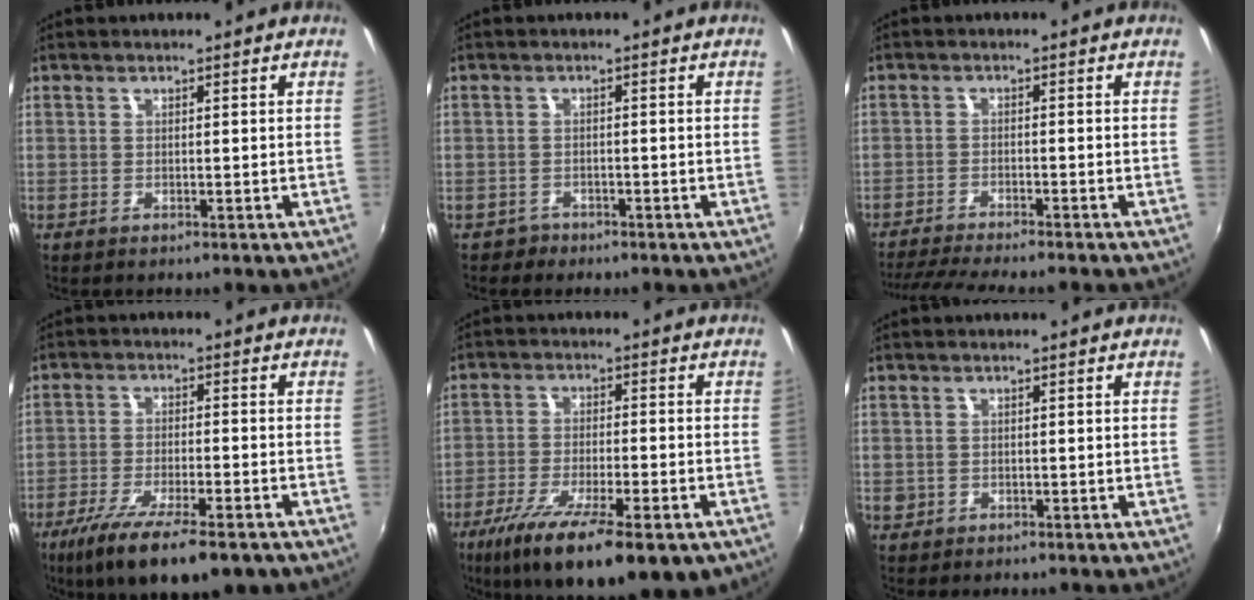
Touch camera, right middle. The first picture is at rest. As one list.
[{"total": 2.1, "force": [-1.5, 1.5, 0.1], "torque": [-0.008, 0.001, -0.024]}, {"total": 9.3, "force": [-8.4, -0.1, 4.0], "torque": [-0.099, -0.020, -0.136]}, {"total": 14.8, "force": [-9.9, 3.7, 10.3], "torque": [-0.204, -0.049, -0.164]}, {"total": 18.0, "force": [-10.9, 4.8, 13.5], "torque": [-0.248, -0.056, -0.175]}, {"total": 1.1, "force": [-0.1, 1.1, 0.3], "torque": [-0.004, -0.002, -0.001]}]